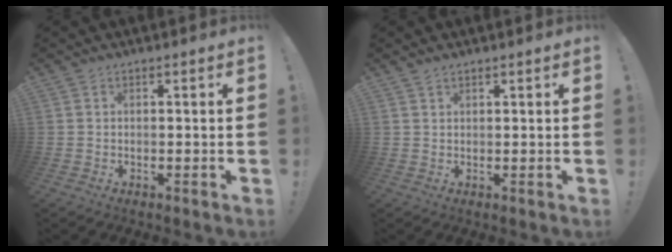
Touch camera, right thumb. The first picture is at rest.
{"total": 1.2, "force": [1.0, 0.6, 0.3], "torque": [-0.005, -0.002, 0.019]}